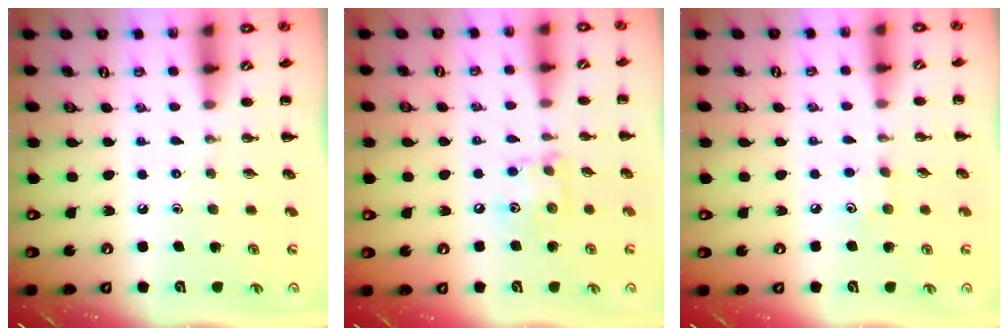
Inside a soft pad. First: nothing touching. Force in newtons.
{"total": 8.1, "press": 8.1, "slide": 0.4}
{"total": 3.9, "press": 3.8, "slide": 1.0}